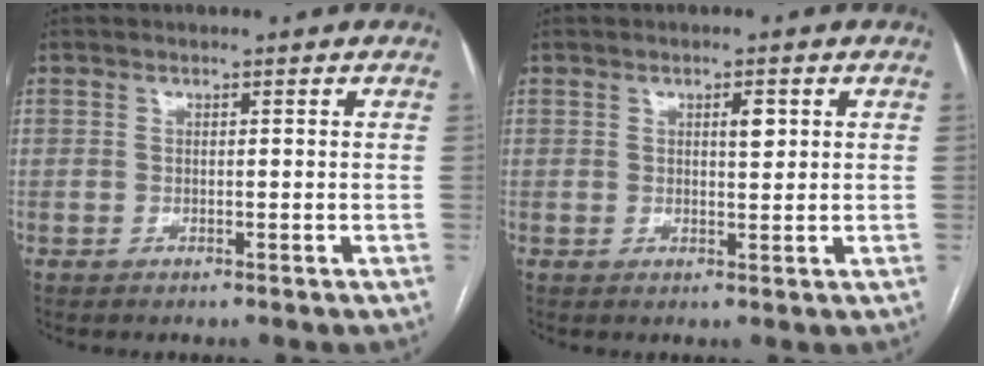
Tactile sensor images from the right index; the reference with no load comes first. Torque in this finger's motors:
{"motor_torque": [0.40, 0.18, 0.03, 0.04]}